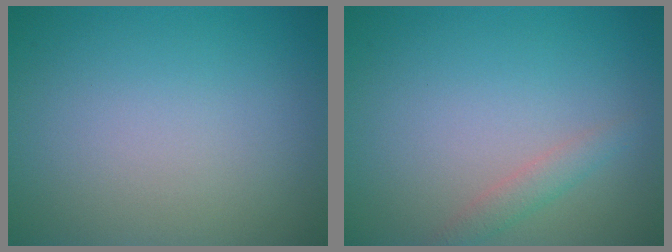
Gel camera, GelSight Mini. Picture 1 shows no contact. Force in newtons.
{"total": 1.5, "press": 1.5, "slide": 0.1}